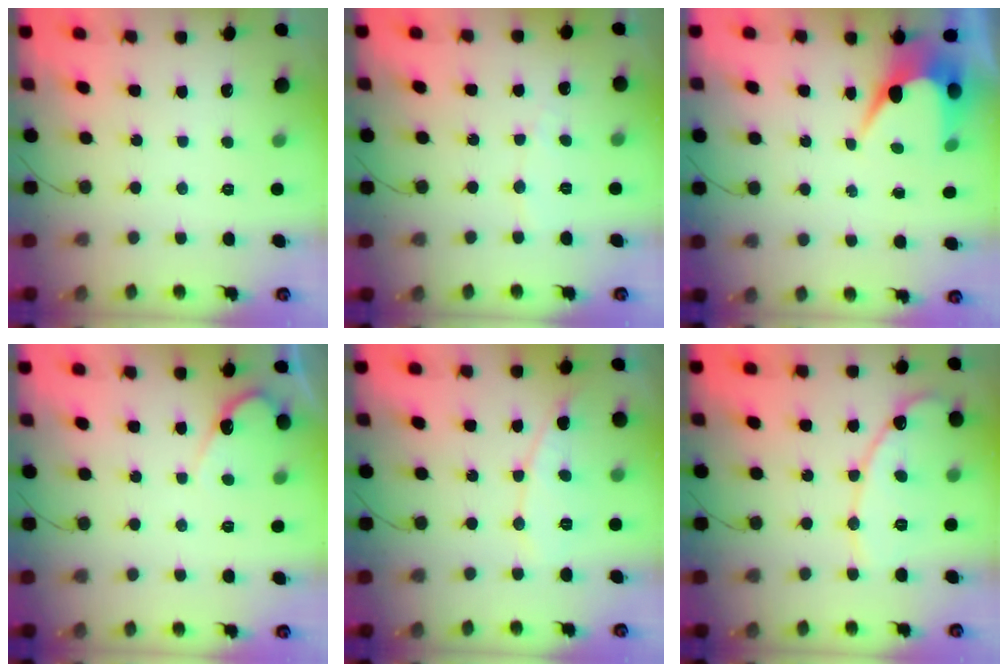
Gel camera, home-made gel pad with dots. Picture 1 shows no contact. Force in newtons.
{"total": 3.0, "press": 2.9, "slide": 0.2}
{"total": 6.9, "press": 6.9, "slide": 0.3}
{"total": 4.8, "press": 4.7, "slide": 0.2}
{"total": 7.0, "press": 7.0, "slide": 0.2}
{"total": 11.8, "press": 11.8, "slide": 0.9}